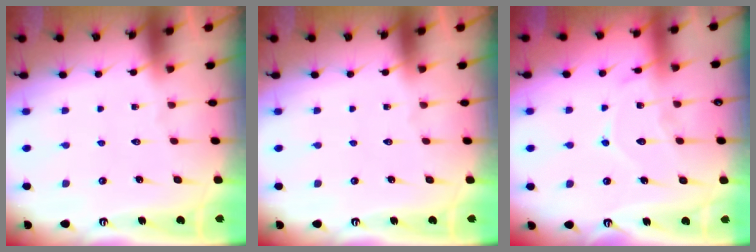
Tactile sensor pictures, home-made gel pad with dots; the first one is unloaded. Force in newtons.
{"total": 0.0}
{"total": 9.9, "press": 9.8, "slide": 1.0}